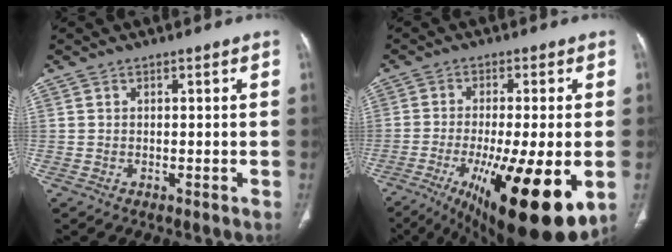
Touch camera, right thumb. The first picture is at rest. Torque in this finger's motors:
{"motor_torque": [3.07, 1.94, 1.68, -0.27, 0.58]}